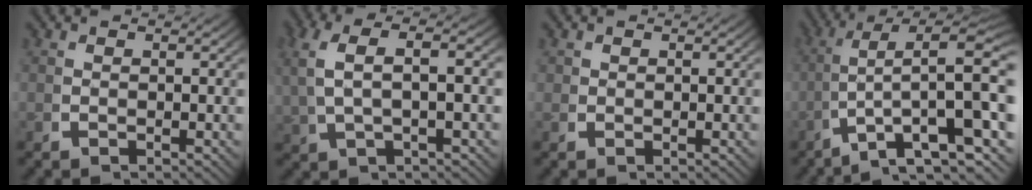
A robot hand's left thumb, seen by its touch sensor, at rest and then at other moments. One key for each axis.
{"total": 5.8, "fx": 1.7, "fy": 2.1, "fz": 5.1, "tx": -0.105, "ty": 0.018, "tz": 0.031}
{"total": 0.8, "fx": 0.3, "fy": 0.7, "fz": 0.2, "tx": -0.004, "ty": -0.002, "tz": 0.008}
{"total": 11.7, "fx": -1.8, "fy": 5.6, "fz": 10.1, "tx": -0.168, "ty": -0.041, "tz": -0.004}